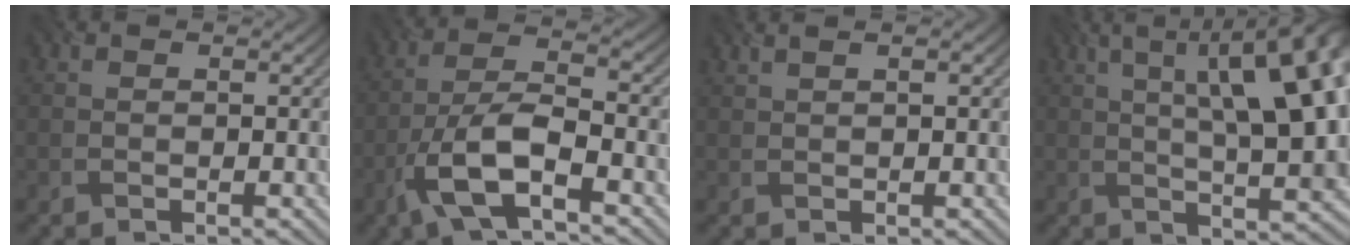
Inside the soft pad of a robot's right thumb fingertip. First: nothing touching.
{"total": 9.6, "force": [-4.8, 3.2, 7.7], "torque": [-0.158, 0.003, -0.102]}
{"total": 1.9, "force": [1.4, 0.3, 1.3], "torque": [-0.023, 0.001, 0.024]}
{"total": 18.2, "force": [4.8, 6.4, 16.4], "torque": [-0.212, 0.049, 0.064]}